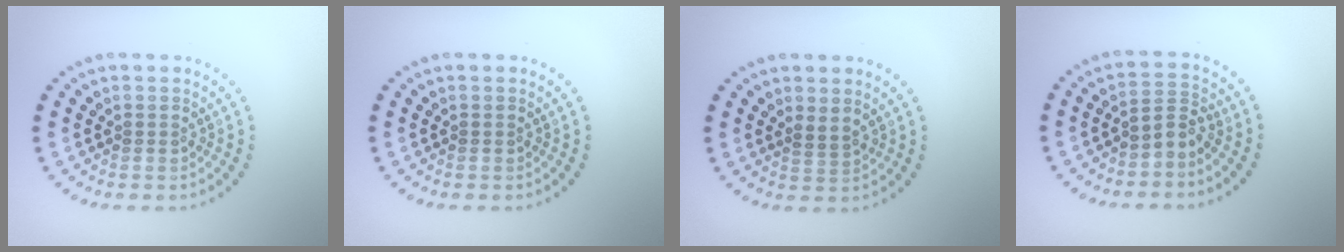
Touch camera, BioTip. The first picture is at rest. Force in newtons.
{"total": 0.0}
{"total": 1.2, "press": 1.0, "slide": 0.6}
{"total": 2.2, "press": 1.5, "slide": 1.6}